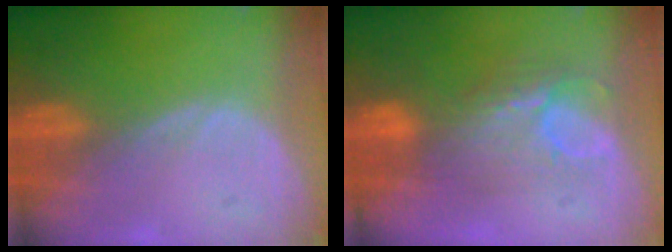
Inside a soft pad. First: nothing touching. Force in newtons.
{"total": 7.5, "press": 7.0, "slide": 2.7}